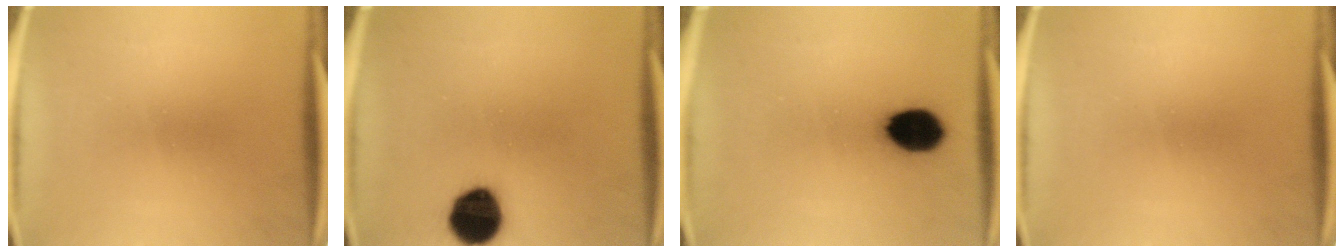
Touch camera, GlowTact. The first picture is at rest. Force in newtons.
{"total": 11.6}
{"total": 10.1}
{"total": 0.0}